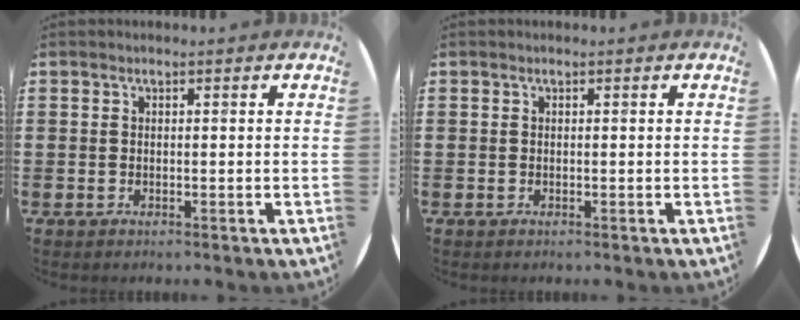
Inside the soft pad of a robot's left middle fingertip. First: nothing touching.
{"total": 0.0}